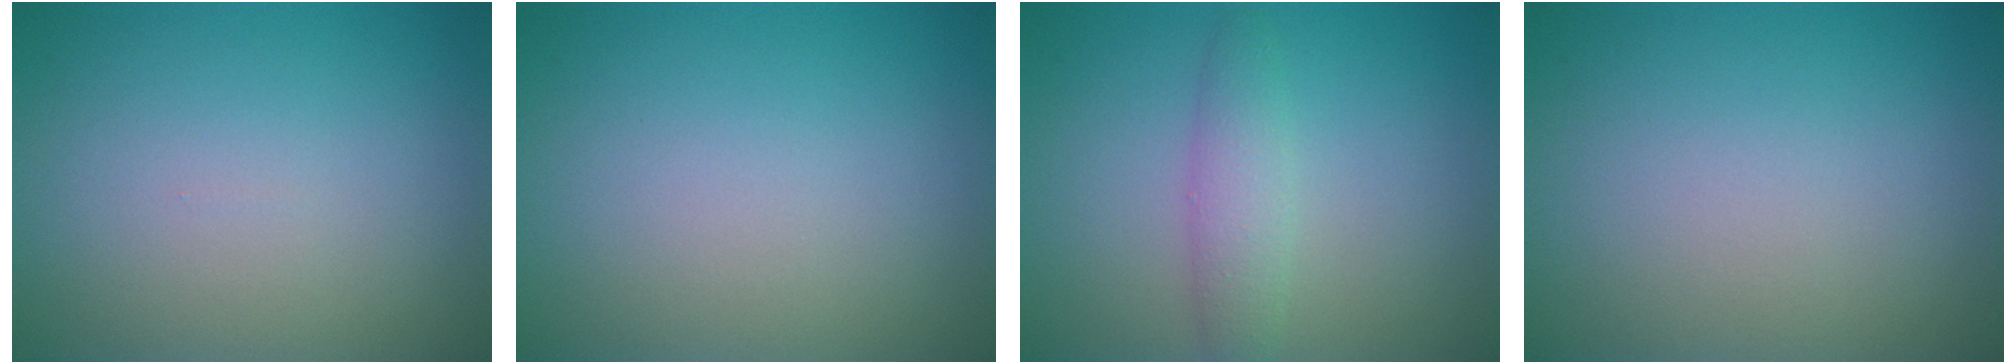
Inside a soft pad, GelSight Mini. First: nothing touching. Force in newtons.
{"total": 0.0}
{"total": 2.5, "press": 2.5, "slide": 0.1}
{"total": 0.0}